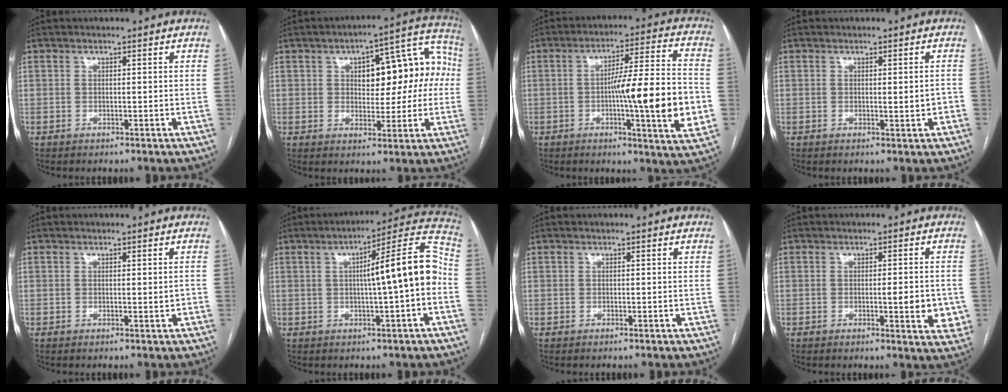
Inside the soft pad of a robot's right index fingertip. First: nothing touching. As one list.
[{"total": 13.8, "force": [1.7, 6.0, 12.3], "torque": [-0.145, 0.051, 0.029]}, {"total": 16.5, "force": [-2.8, 0.3, 16.3], "torque": [-0.245, -0.001, -0.043]}, {"total": 1.9, "force": [-0.2, 0.4, 1.8], "torque": [-0.026, -0.001, 0.000]}, {"total": 1.0, "force": [-0.1, 0.1, 1.0], "torque": [-0.014, -0.001, 0.002]}, {"total": 12.3, "force": [-0.5, 0.5, 12.3], "torque": [-0.172, 0.033, -0.010]}, {"total": 0.0}, {"total": 5.7, "force": [-1.0, 1.1, 5.5], "torque": [-0.068, -0.004, -0.010]}]